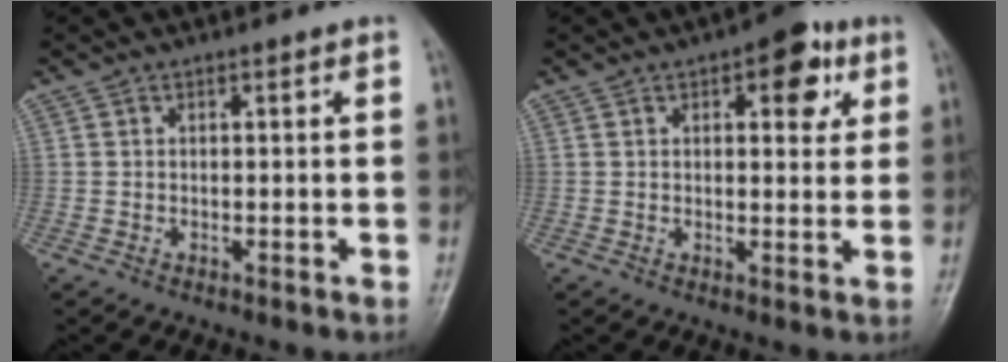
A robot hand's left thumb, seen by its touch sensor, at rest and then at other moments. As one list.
[{"total": 7.7, "force": [3.3, 3.7, 5.8], "torque": [-0.043, -0.006, 0.035]}]